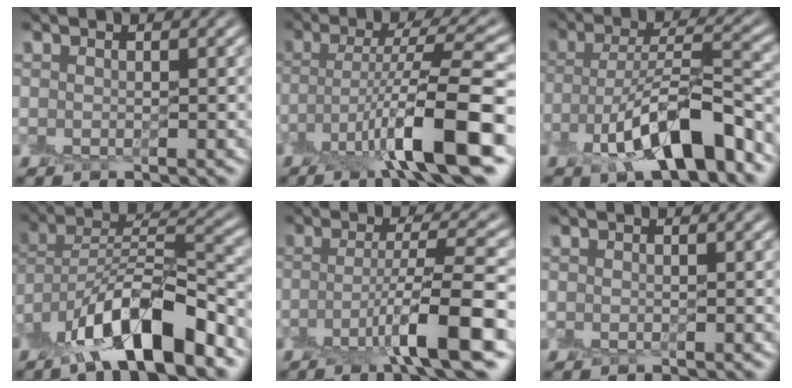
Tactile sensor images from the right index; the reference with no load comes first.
{"total": 9.3, "force": [-4.0, 1.4, 8.2], "torque": [-0.131, 0.012, -0.072]}
{"total": 9.0, "force": [-4.8, 3.4, 6.8], "torque": [-0.121, 0.005, -0.082]}
{"total": 10.6, "force": [-6.9, 3.5, 7.3], "torque": [-0.116, 0.012, -0.134]}
{"total": 6.8, "force": [-3.0, 0.7, 6.1], "torque": [-0.095, 0.009, -0.061]}
{"total": 0.0}